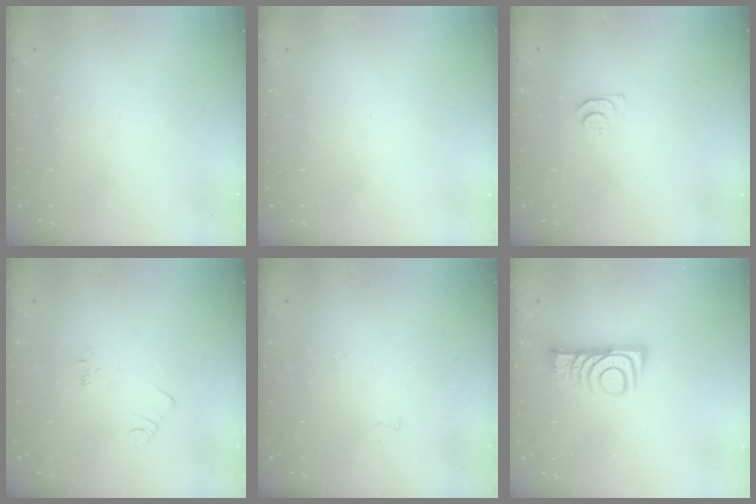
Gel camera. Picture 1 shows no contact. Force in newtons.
{"total": 0.0}
{"total": 5.4, "press": 5.4, "slide": 0.7}
{"total": 2.1, "press": 2.1, "slide": 0.4}
{"total": 4.1, "press": 4.1, "slide": 0.4}
{"total": 9.3, "press": 9.3, "slide": 0.2}